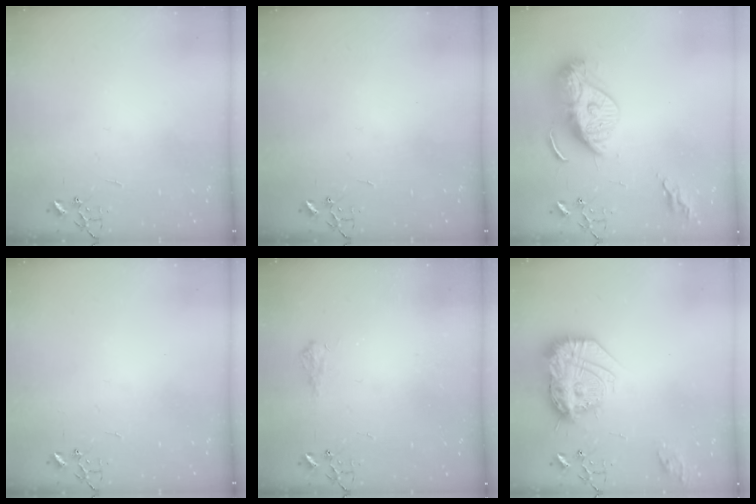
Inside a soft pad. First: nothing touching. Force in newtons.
{"total": 0.0}
{"total": 15.5, "press": 15.4, "slide": 1.3}
{"total": 0.0}
{"total": 6.2, "press": 6.2, "slide": 0.9}
{"total": 20.9, "press": 20.8, "slide": 1.7}